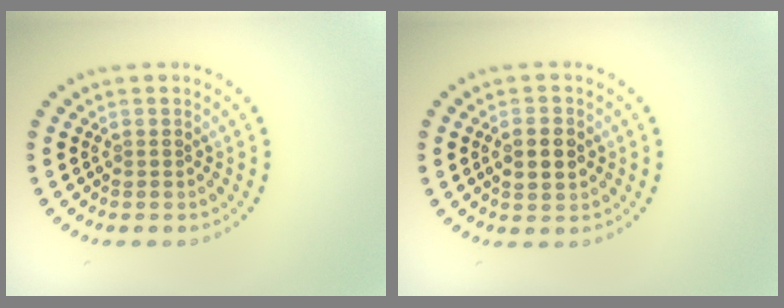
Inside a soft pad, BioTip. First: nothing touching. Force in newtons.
{"total": 2.4, "press": 2.4, "slide": 0.2}